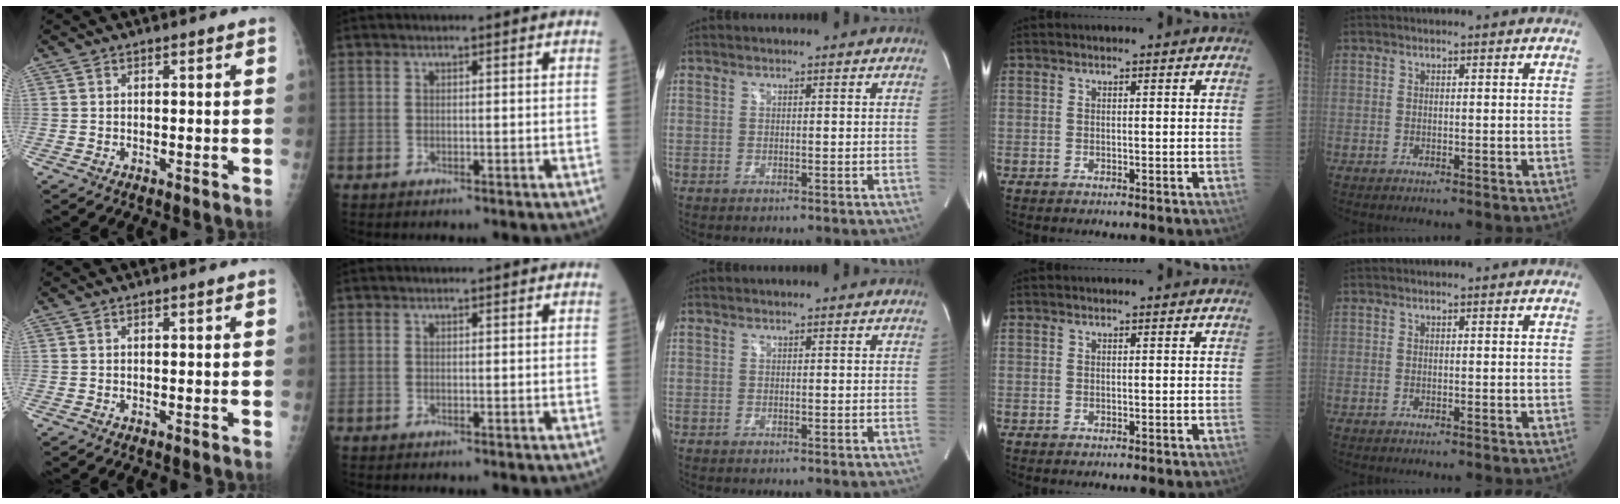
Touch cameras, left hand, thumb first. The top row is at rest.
{"index": {"total": 0.5, "force": [0.5, 0.0, 0.1], "torque": [-0.005, 0.004, 0.009]}}